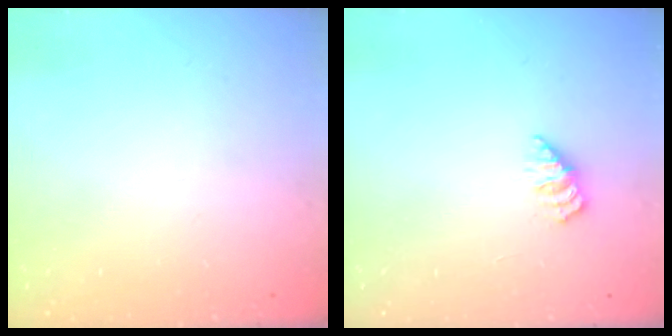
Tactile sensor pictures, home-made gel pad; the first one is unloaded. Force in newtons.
{"total": 1.6, "press": 1.6, "slide": 0.3}